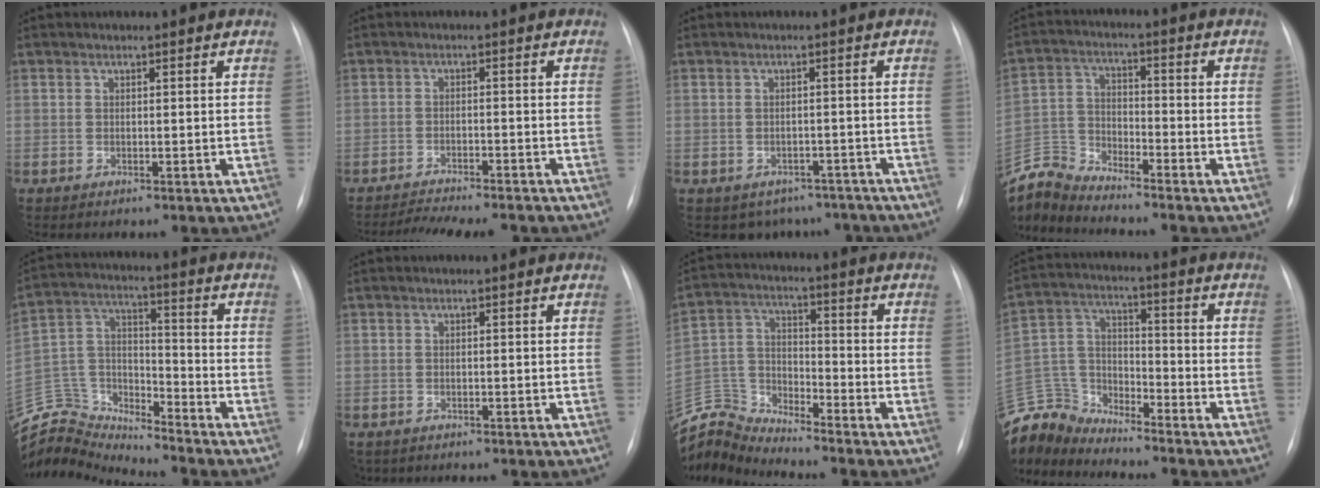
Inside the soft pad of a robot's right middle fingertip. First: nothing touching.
{"total": 10.8, "force": [-9.8, 1.1, 4.2], "torque": [-0.061, -0.004, -0.133]}
{"total": 6.5, "force": [-5.1, 3.9, 0.6], "torque": [0.006, 0.012, -0.057]}
{"total": 7.9, "force": [-7.9, -0.6, -0.1], "torque": [-0.009, 0.008, -0.158]}
{"total": 15.5, "force": [-15.3, 2.4, 0.7], "torque": [-0.031, 0.057, -0.280]}
{"total": 2.7, "force": [-1.9, 1.8, 0.5], "torque": [-0.008, 0.000, -0.029]}
{"total": 8.7, "force": [-8.6, -0.9, -0.8], "torque": [0.000, 0.028, -0.172]}
{"total": 11.5, "force": [-11.3, 1.7, 0.3], "torque": [-0.018, 0.033, -0.228]}